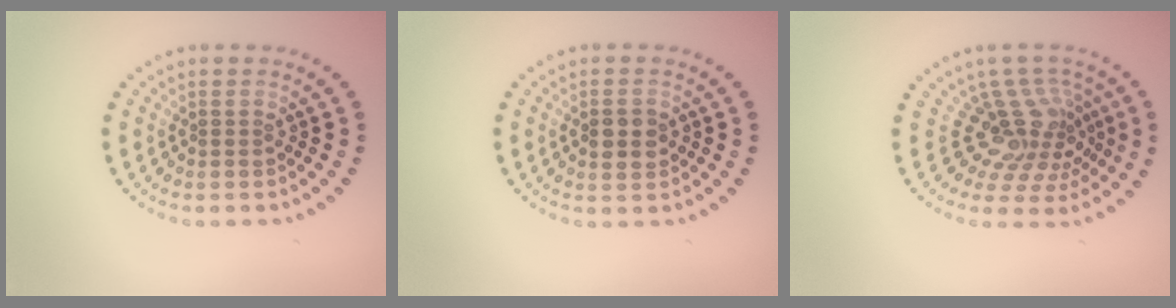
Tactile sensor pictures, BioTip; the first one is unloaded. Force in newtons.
{"total": 2.7, "press": 2.7, "slide": 0.2}
{"total": 4.7, "press": 3.0, "slide": 3.6}